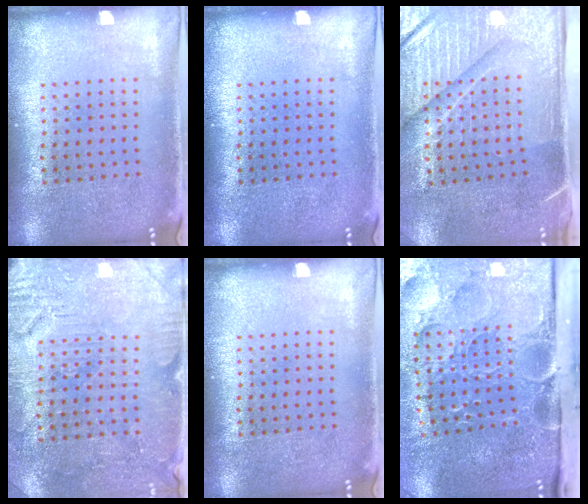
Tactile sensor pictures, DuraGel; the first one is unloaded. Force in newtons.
{"total": 0.0}
{"total": 4.5, "press": 3.9, "slide": 2.3}
{"total": 3.0, "press": 2.9, "slide": 0.6}
{"total": 0.0}
{"total": 5.3, "press": 4.0, "slide": 3.4}